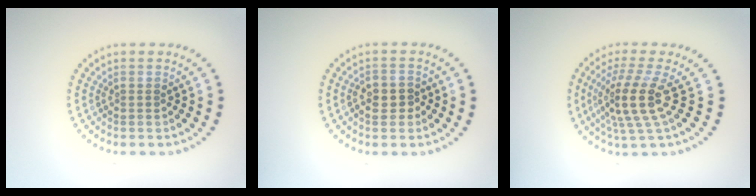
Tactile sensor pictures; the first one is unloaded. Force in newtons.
{"total": 1.8, "press": 1.7, "slide": 0.5}
{"total": 4.5, "press": 3.4, "slide": 2.9}